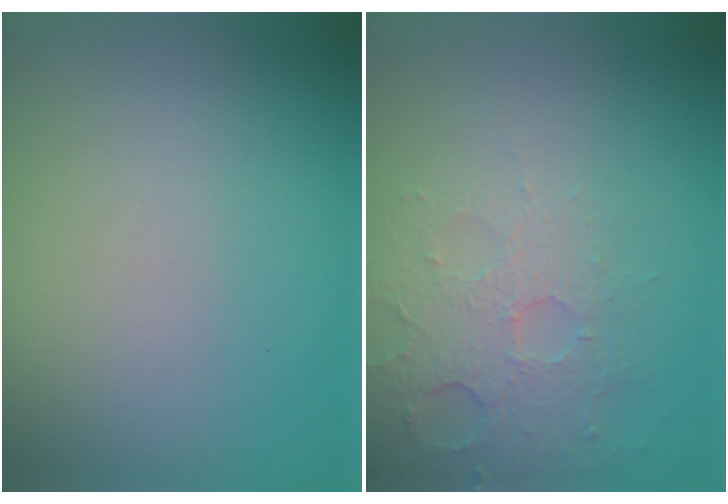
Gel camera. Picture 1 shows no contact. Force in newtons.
{"total": 4.7, "press": 3.1, "slide": 3.5}